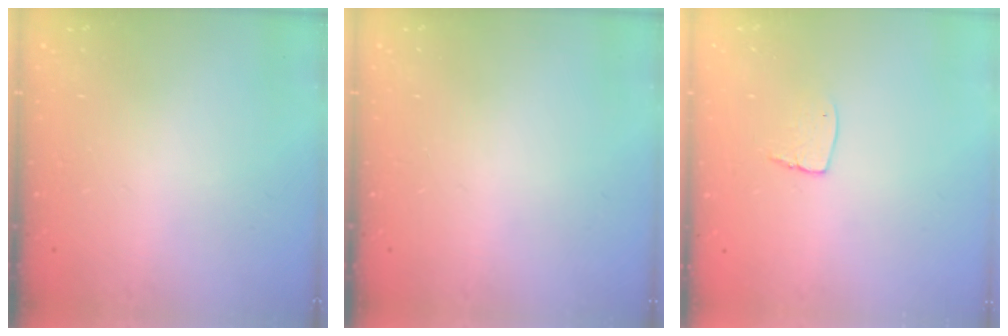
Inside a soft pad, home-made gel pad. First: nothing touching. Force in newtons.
{"total": 0.0}
{"total": 5.6, "press": 5.6, "slide": 0.4}